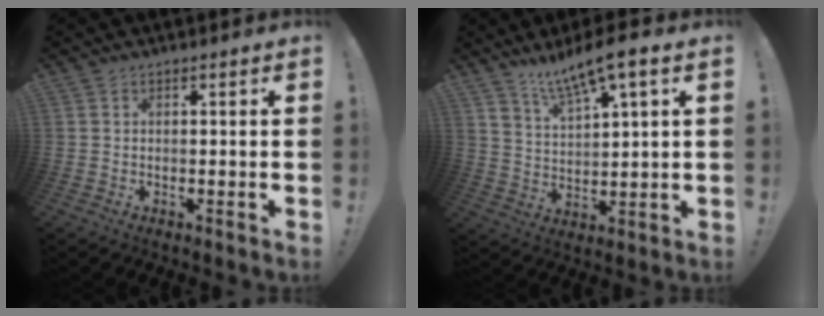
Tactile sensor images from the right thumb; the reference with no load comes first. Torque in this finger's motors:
{"motor_torque": [-0.65, 0.73, 0.04, 0.40, 0.07]}